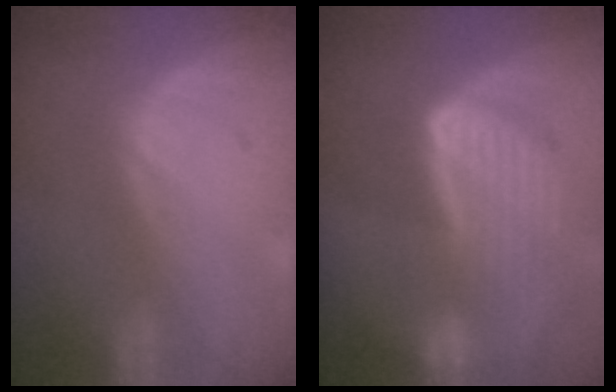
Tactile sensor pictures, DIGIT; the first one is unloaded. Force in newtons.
{"total": 9.1, "press": 7.9, "slide": 4.3}